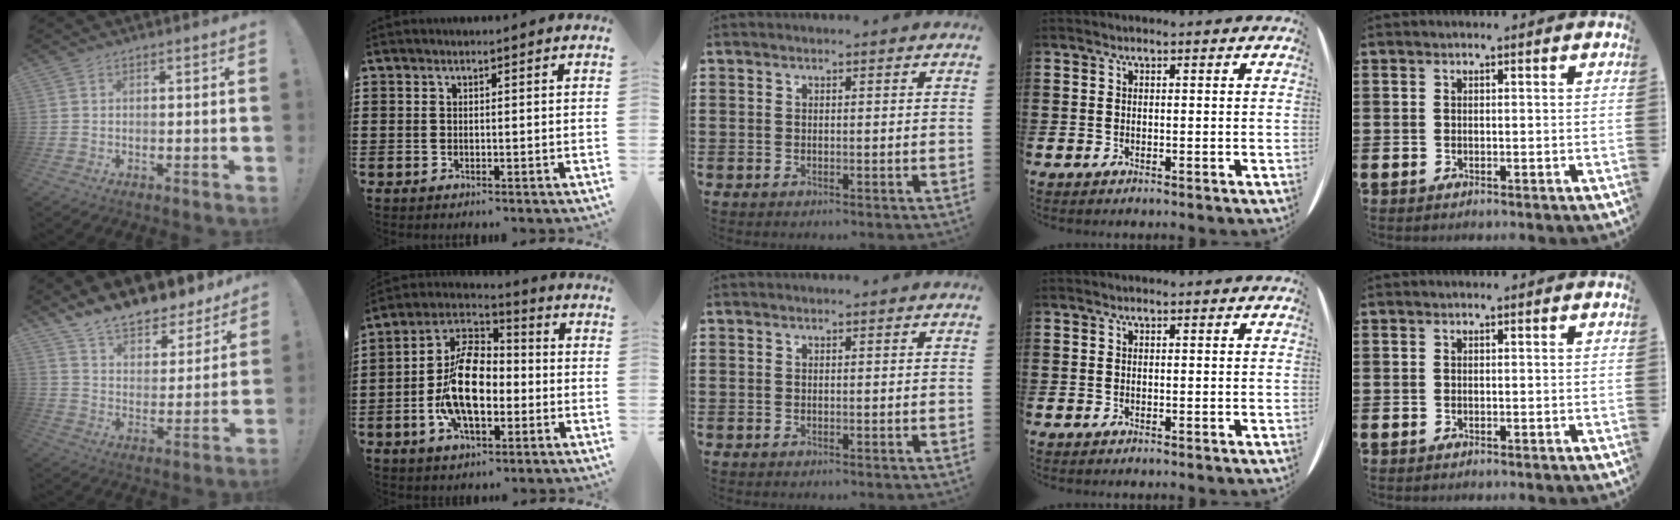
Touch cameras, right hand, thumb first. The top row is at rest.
{"thumb": {"total": 12.1, "force": [11.1, 3.5, 3.5], "torque": [-0.075, -0.094, 0.198]}, "index": {"total": 12.7, "force": [-2.4, 7.0, 10.3], "torque": [-0.234, 0.005, -0.047]}}